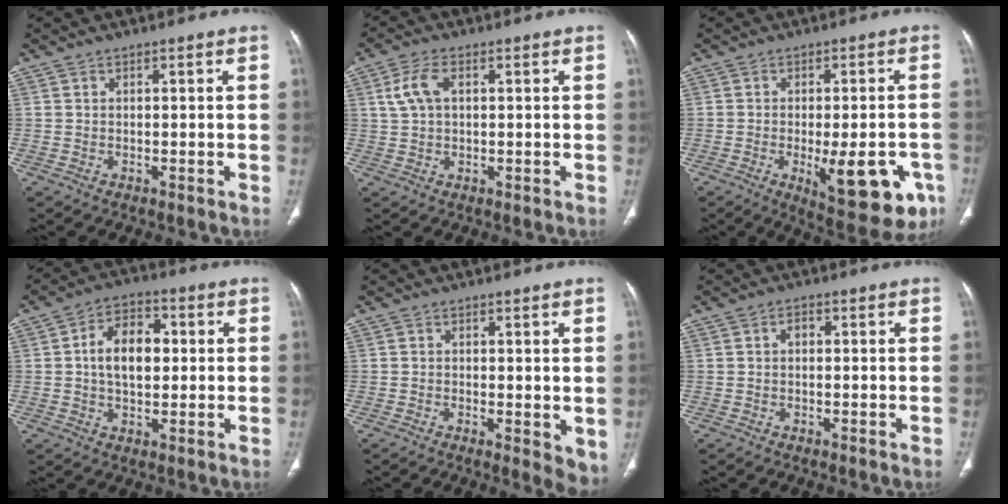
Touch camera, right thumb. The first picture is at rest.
{"total": 5.3, "force": [1.4, 3.1, 4.1], "torque": [-0.092, 0.010, 0.028]}
{"total": 15.0, "force": [-5.3, 5.8, 12.8], "torque": [-0.132, 0.006, -0.054]}
{"total": 9.9, "force": [0.8, 6.3, 7.6], "torque": [-0.107, 0.015, 0.008]}
{"total": 5.0, "force": [-0.4, 2.0, 4.6], "torque": [-0.052, -0.013, -0.006]}
{"total": 1.4, "force": [0.1, 1.0, 1.0], "torque": [-0.008, 0.007, -0.003]}